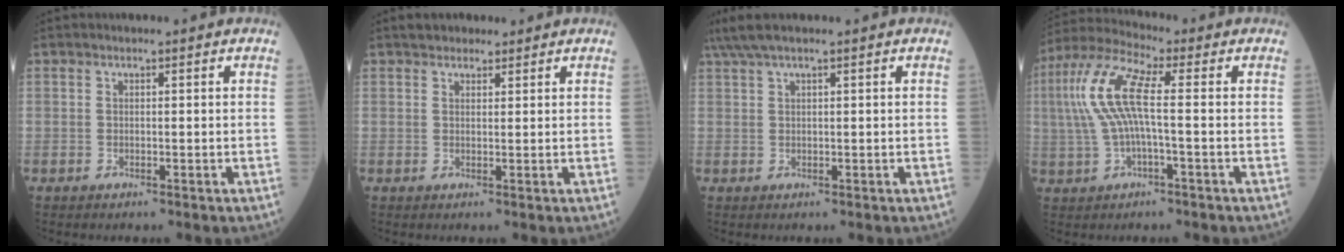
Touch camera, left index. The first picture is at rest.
{"total": 3.0, "force": [2.5, 1.5, 0.9], "torque": [-0.012, 0.017, 0.035]}
{"total": 4.0, "force": [3.0, 0.1, 2.7], "torque": [-0.063, 0.033, 0.063]}
{"total": 9.5, "force": [0.4, 1.6, 9.4], "torque": [-0.216, 0.029, 0.003]}